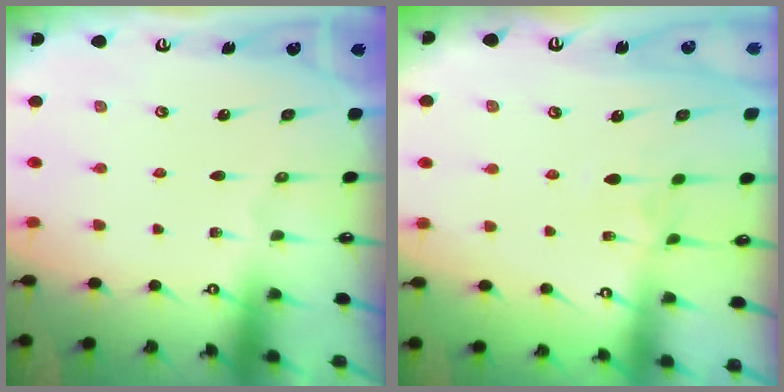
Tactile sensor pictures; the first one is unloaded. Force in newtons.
{"total": 2.9, "press": 2.9, "slide": 0.3}